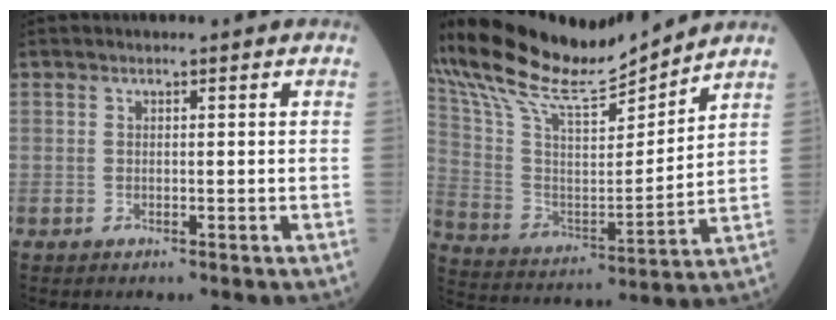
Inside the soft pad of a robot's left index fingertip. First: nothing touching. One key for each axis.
{"total": 16.3, "fx": 15.4, "fy": 1.1, "fz": 5.1, "tx": -0.125, "ty": 0.000, "tz": 0.285}